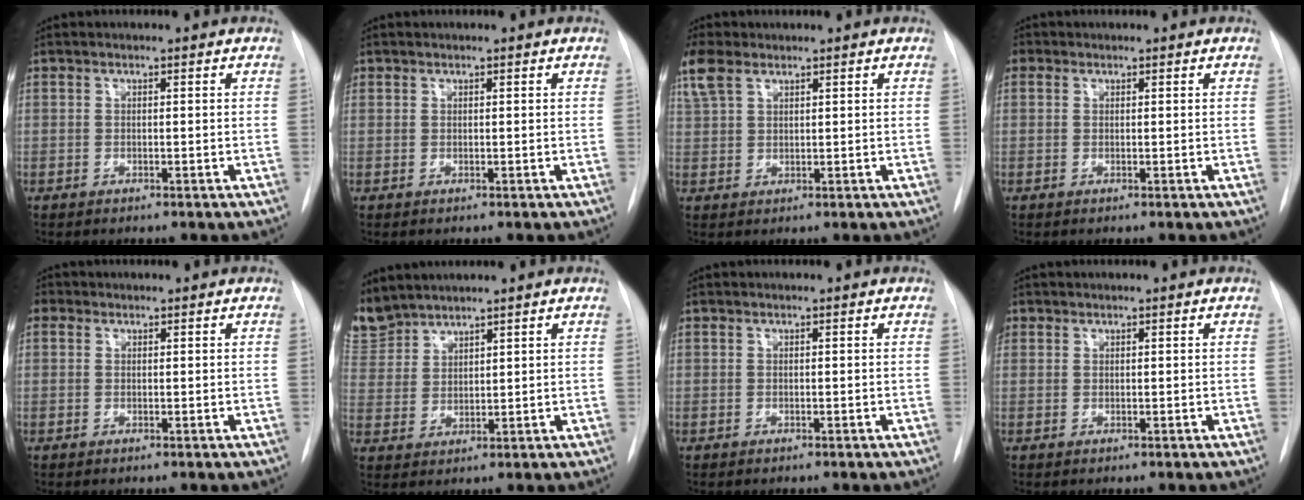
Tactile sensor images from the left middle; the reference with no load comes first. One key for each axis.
{"total": 0.0}
{"total": 4.6, "fx": 3.1, "fy": 2.3, "fz": 2.5, "tx": -0.067, "ty": 0.018, "tz": 0.072}
{"total": 1.0, "fx": 0.5, "fy": 0.9, "fz": 0.2, "tx": 0.004, "ty": 0.005, "tz": 0.005}
{"total": 1.3, "fx": 0.6, "fy": 1.1, "fz": 0.3, "tx": -0.002, "ty": 0.007, "tz": 0.006}
{"total": 6.6, "fx": 6.3, "fy": 1.8, "fz": 0.2, "tx": -0.013, "ty": 0.010, "tz": 0.140}
{"total": 0.0}
{"total": 0.7, "fx": 0.4, "fy": 0.6, "fz": 0.0, "tx": 0.008, "ty": 0.006, "tz": 0.006}